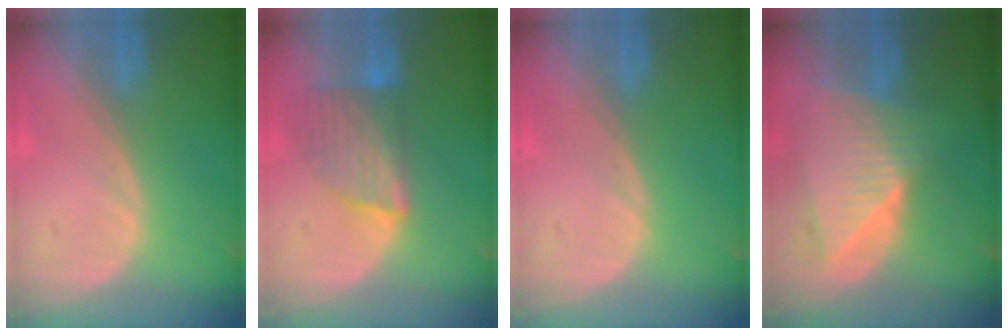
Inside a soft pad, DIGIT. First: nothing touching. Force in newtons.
{"total": 6.9, "press": 6.5, "slide": 2.2}
{"total": 0.0}
{"total": 8.9, "press": 7.9, "slide": 4.2}